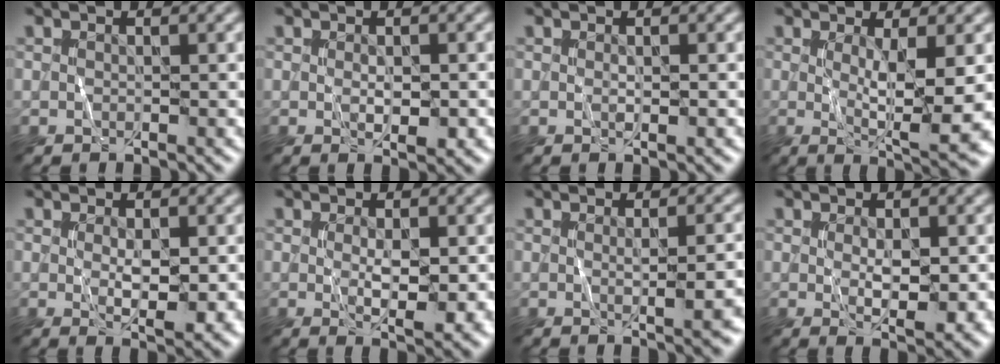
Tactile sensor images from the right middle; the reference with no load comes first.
{"total": 2.1, "force": [-0.2, 1.0, 1.9], "torque": [-0.031, -0.007, 0.001]}
{"total": 0.7, "force": [0.0, 0.2, 0.7], "torque": [-0.011, -0.003, 0.000]}
{"total": 6.6, "force": [-0.4, 1.2, 6.5], "torque": [-0.102, -0.012, -0.001]}
{"total": 3.2, "force": [0.0, 0.9, 3.0], "torque": [-0.054, -0.008, 0.006]}
{"total": 3.3, "force": [0.0, 0.9, 3.2], "torque": [-0.056, -0.008, 0.004]}
{"total": 4.3, "force": [-0.3, 1.2, 4.1], "torque": [-0.037, 0.001, 0.001]}
{"total": 3.2, "force": [0.0, 1.0, 3.0], "torque": [-0.052, -0.008, 0.006]}